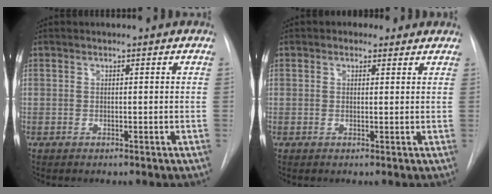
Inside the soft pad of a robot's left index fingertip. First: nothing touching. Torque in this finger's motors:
{"motor_torque": [0.21, -0.38, -0.20, 0.00]}